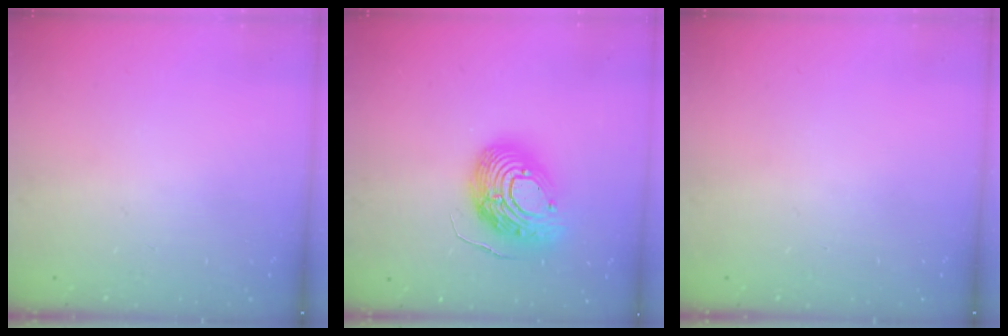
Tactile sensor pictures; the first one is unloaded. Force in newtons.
{"total": 17.3, "press": 17.2, "slide": 1.6}
{"total": 0.0}